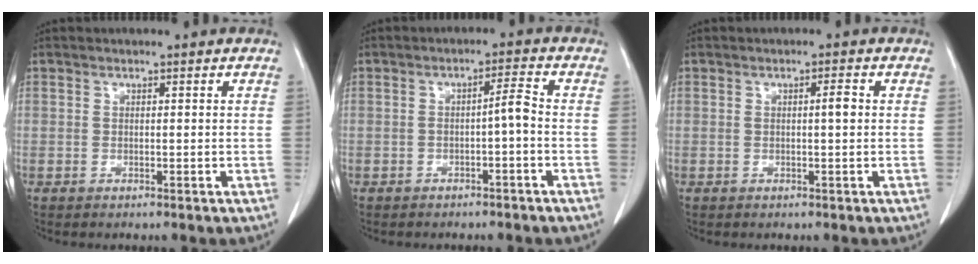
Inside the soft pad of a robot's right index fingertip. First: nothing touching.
{"total": 2.8, "force": [-1.1, 0.0, 2.6], "torque": [-0.041, 0.009, -0.018]}
{"total": 1.6, "force": [0.0, 0.0, 1.6], "torque": [-0.026, 0.003, 0.001]}